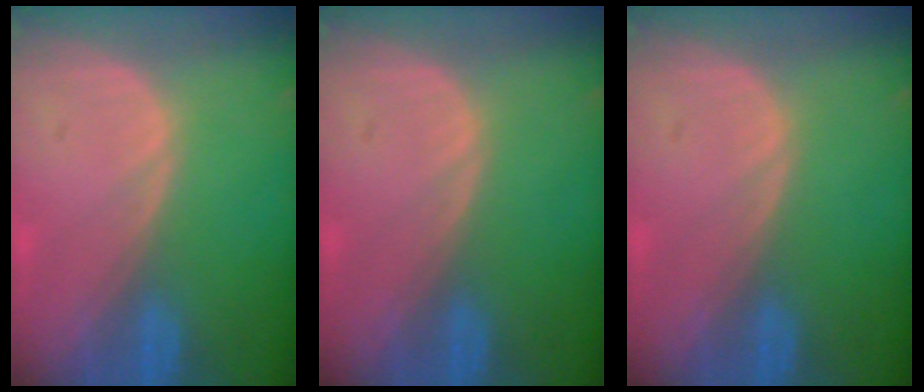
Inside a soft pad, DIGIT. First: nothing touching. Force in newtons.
{"total": 0.0}
{"total": 0.0}